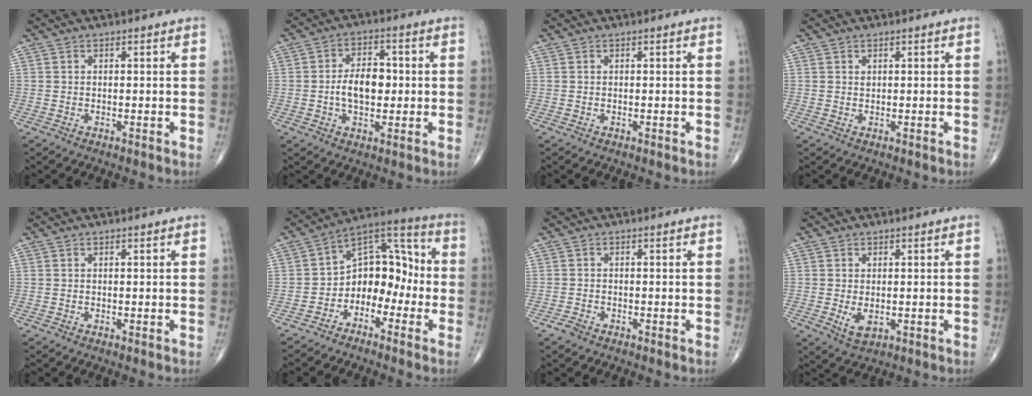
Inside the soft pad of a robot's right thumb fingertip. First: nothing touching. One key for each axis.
{"total": 8.0, "fx": -0.4, "fy": 4.8, "fz": 6.3, "tx": -0.094, "ty": 0.013, "tz": -0.010}
{"total": 0.0}
{"total": 0.5, "fx": 0.3, "fy": 0.3, "fz": 0.3, "tx": -0.003, "ty": -0.001, "tz": 0.006}
{"total": 0.0}
{"total": 11.4, "fx": -3.3, "fy": 8.1, "fz": 7.3, "tx": -0.069, "ty": 0.072, "tz": -0.072}
{"total": 1.6, "fx": -1.2, "fy": 0.9, "fz": 0.8, "tx": -0.018, "ty": 0.002, "tz": -0.022}
{"total": 3.5, "fx": -0.5, "fy": 1.9, "fz": 2.8, "tx": -0.045, "ty": -0.008, "tz": -0.001}